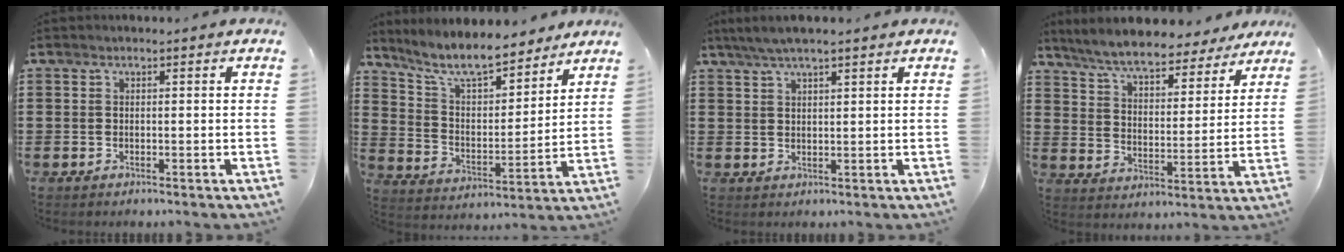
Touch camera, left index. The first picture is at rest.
{"total": 9.4, "force": [8.2, 1.4, 4.3], "torque": [-0.114, -0.043, 0.145]}
{"total": 3.3, "force": [2.5, 0.5, 2.2], "torque": [-0.046, 0.003, 0.046]}
{"total": 7.7, "force": [7.2, 0.6, 2.9], "torque": [-0.086, -0.037, 0.126]}